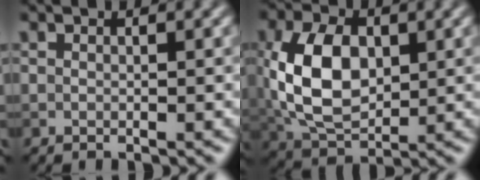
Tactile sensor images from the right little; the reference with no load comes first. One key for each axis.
{"total": 8.4, "fx": 0.7, "fy": 5.3, "fz": 6.5, "tx": -0.141, "ty": 0.003, "tz": 0.012}